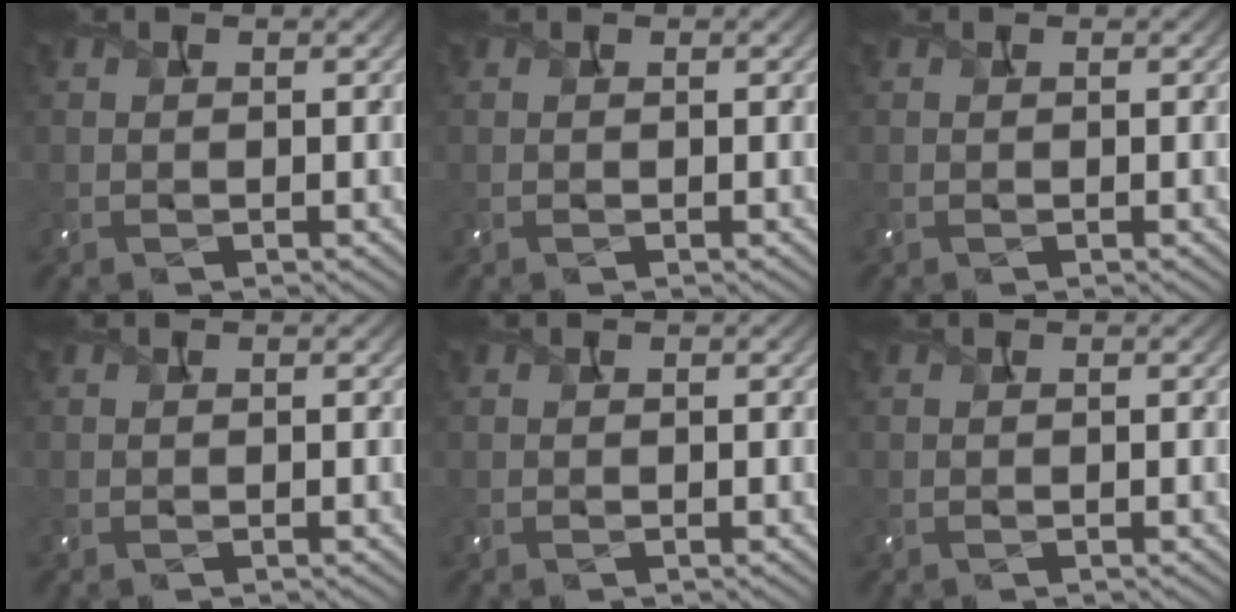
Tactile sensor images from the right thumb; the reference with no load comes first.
{"total": 0.0}
{"total": 0.0}
{"total": 0.0}
{"total": 0.0}
{"total": 0.0}